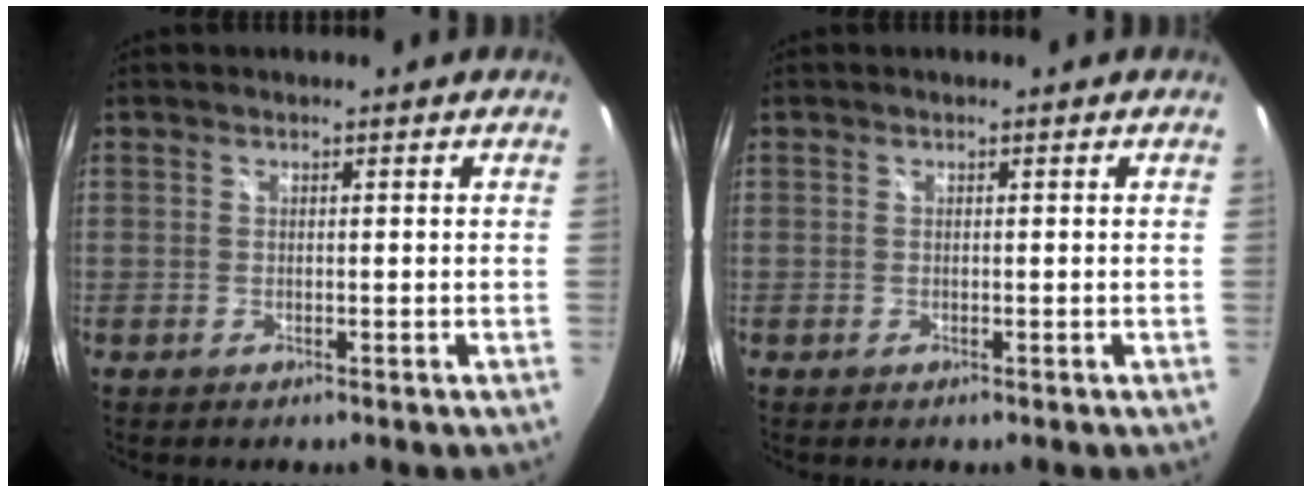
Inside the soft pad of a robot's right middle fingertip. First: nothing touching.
{"total": 0.0}